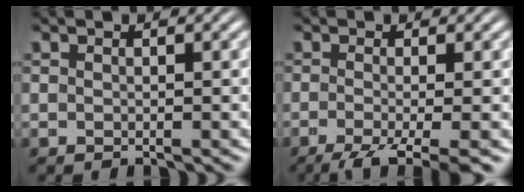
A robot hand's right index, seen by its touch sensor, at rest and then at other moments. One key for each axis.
{"total": 8.0, "fx": -6.1, "fy": 2.8, "fz": 4.4, "tx": -0.068, "ty": -0.036, "tz": -0.080}